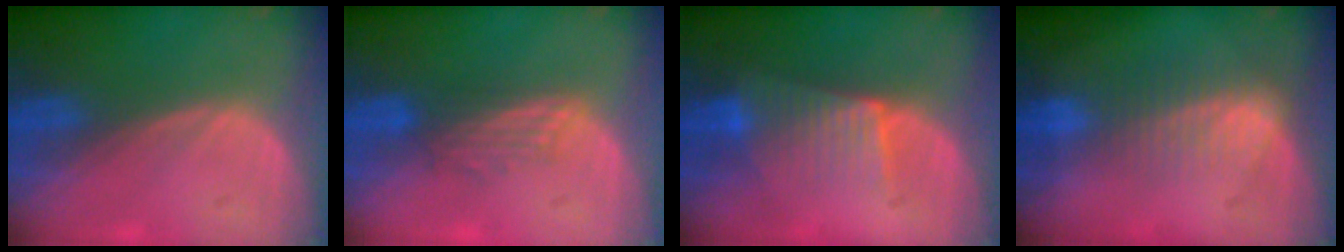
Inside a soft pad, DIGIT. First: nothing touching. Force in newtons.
{"total": 3.2, "press": 3.1, "slide": 0.7}
{"total": 6.5, "press": 6.1, "slide": 2.4}
{"total": 7.1, "press": 6.1, "slide": 3.7}